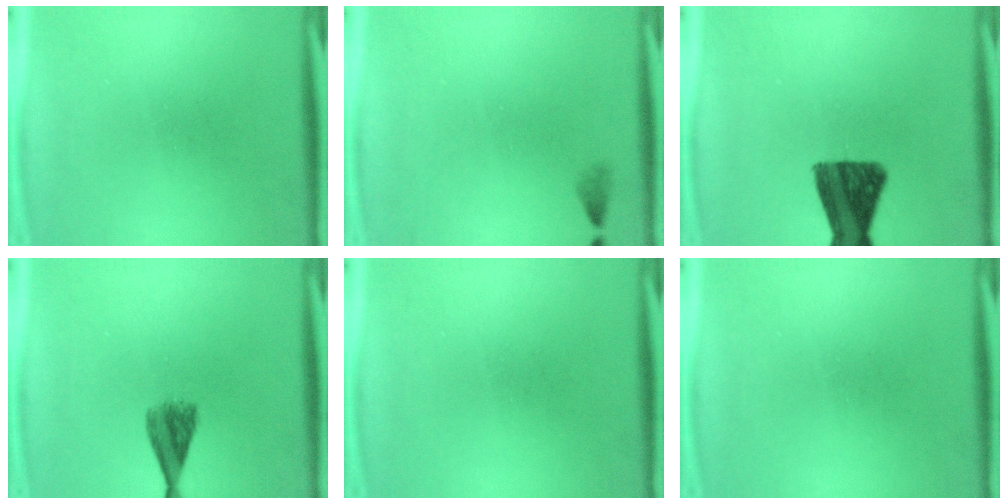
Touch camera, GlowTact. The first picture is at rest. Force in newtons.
{"total": 0.8}
{"total": 12.1}
{"total": 4.3}
{"total": 0.0}
{"total": 0.0}